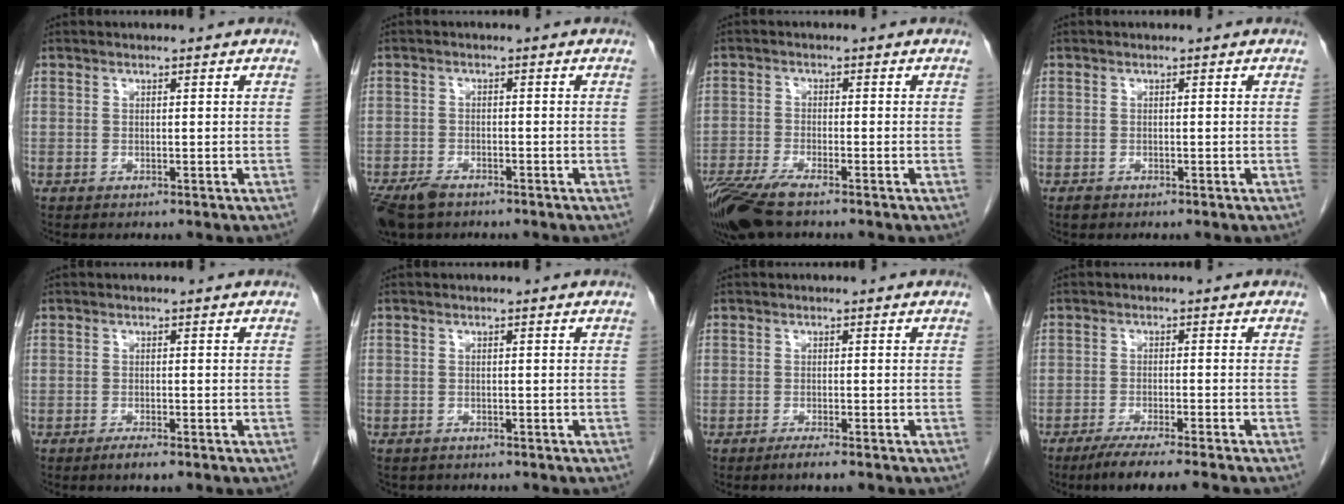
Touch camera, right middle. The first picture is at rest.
{"total": 6.4, "force": [-4.7, 2.9, 3.3], "torque": [-0.063, -0.008, -0.080]}
{"total": 8.8, "force": [-6.6, 1.6, 5.6], "torque": [-0.108, -0.019, -0.121]}
{"total": 0.7, "force": [-0.5, 0.4, 0.2], "torque": [-0.008, 0.000, -0.007]}
{"total": 1.9, "force": [-1.4, 0.2, 1.3], "torque": [-0.025, -0.003, -0.024]}
{"total": 2.6, "force": [-2.2, 1.4, 0.3], "torque": [-0.011, 0.002, -0.031]}
{"total": 1.9, "force": [-1.4, 0.0, 1.3], "torque": [-0.024, -0.004, -0.025]}
{"total": 7.7, "force": [-6.2, -0.9, 4.4], "torque": [-0.055, -0.020, -0.100]}